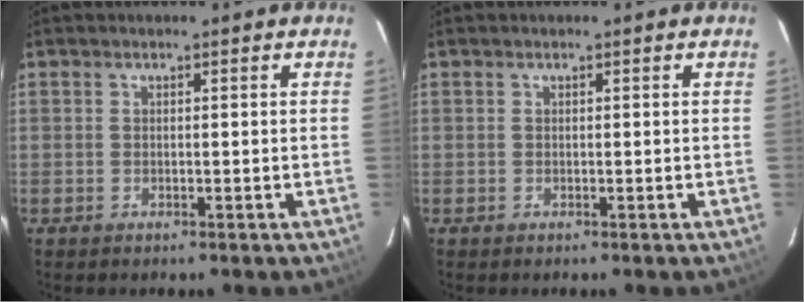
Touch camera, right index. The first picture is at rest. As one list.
[{"total": 0.0}]